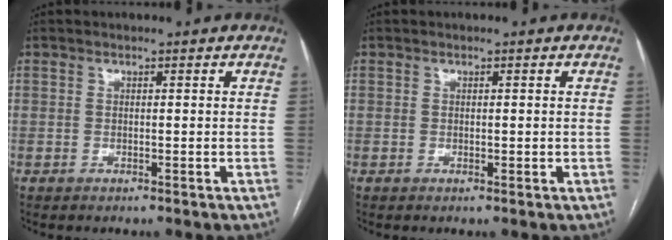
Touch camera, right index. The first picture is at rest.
{"total": 0.7, "force": [0.0, 0.5, 0.5], "torque": [-0.007, -0.001, 0.002]}